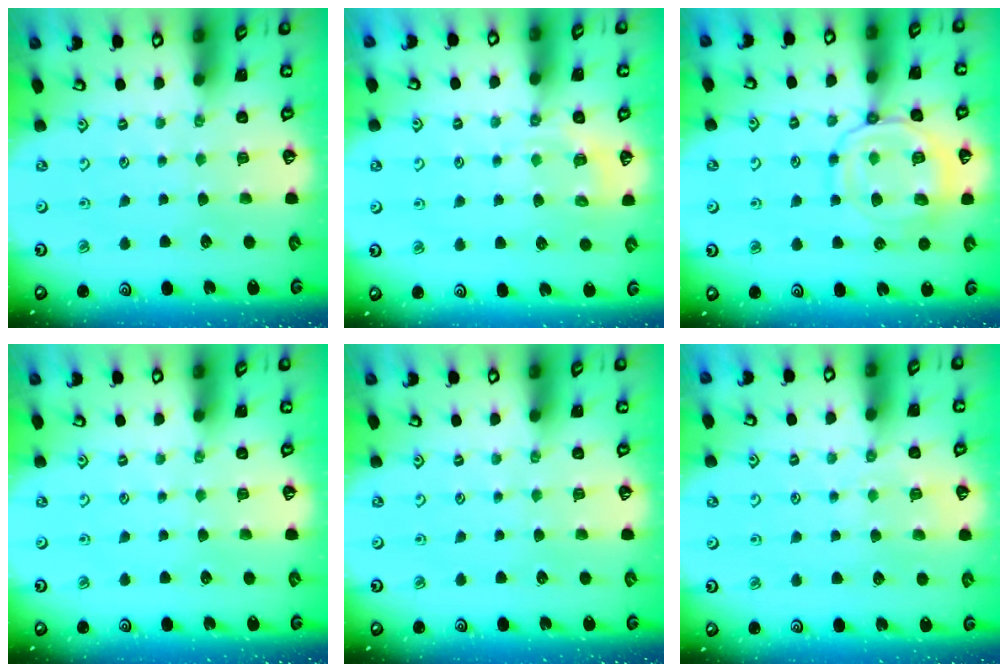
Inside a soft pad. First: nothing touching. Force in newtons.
{"total": 5.9, "press": 5.8, "slide": 1.0}
{"total": 14.2, "press": 14.2, "slide": 1.3}
{"total": 0.0}
{"total": 0.0}
{"total": 5.1, "press": 5.1, "slide": 0.6}